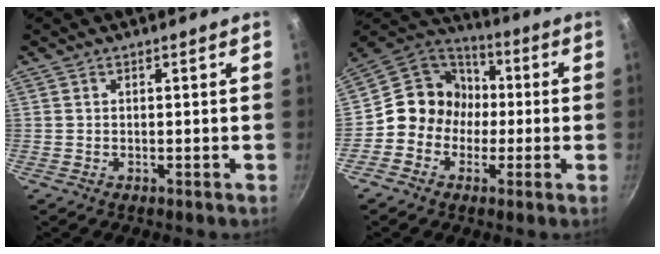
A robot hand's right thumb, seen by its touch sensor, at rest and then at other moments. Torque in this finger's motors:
{"motor_torque": [-0.25, 0.47, 0.72, -0.60, 0.04]}